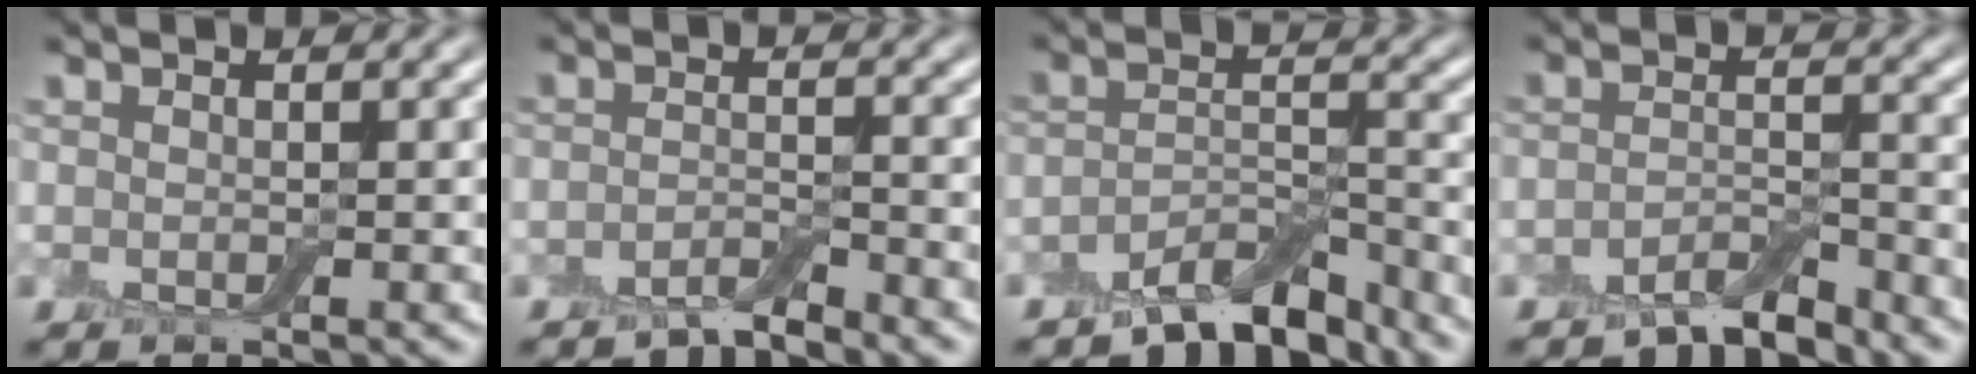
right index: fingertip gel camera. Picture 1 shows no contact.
{"total": 2.2, "force": [-2.0, 0.3, 0.9], "torque": [-0.015, 0.004, -0.040]}
{"total": 6.0, "force": [-5.2, 1.8, 2.4], "torque": [-0.034, -0.004, -0.089]}
{"total": 3.2, "force": [-2.9, 0.6, 1.3], "torque": [-0.022, 0.006, -0.059]}